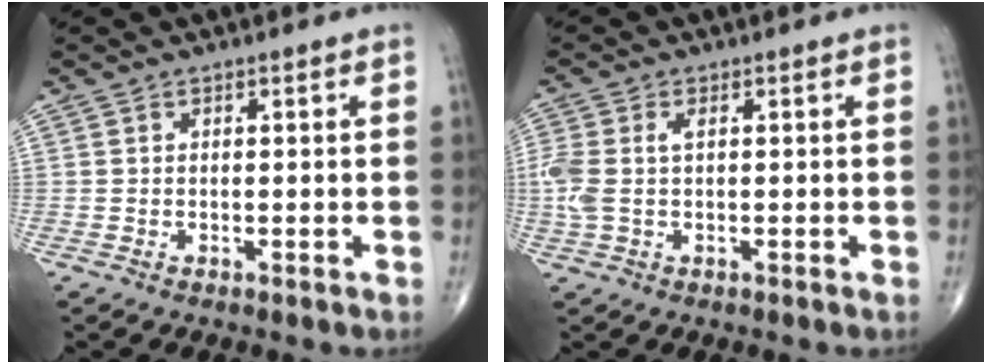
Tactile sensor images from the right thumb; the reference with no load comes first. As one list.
[{"total": 5.3, "force": [0.5, 2.9, 4.5], "torque": [-0.140, 0.016, 0.013]}]